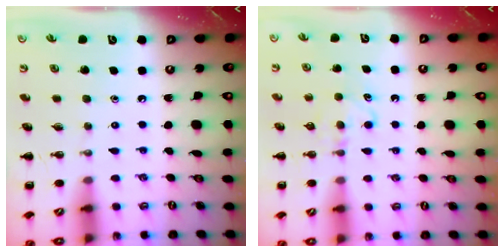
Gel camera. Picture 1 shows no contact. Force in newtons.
{"total": 4.6, "press": 4.4, "slide": 1.1}